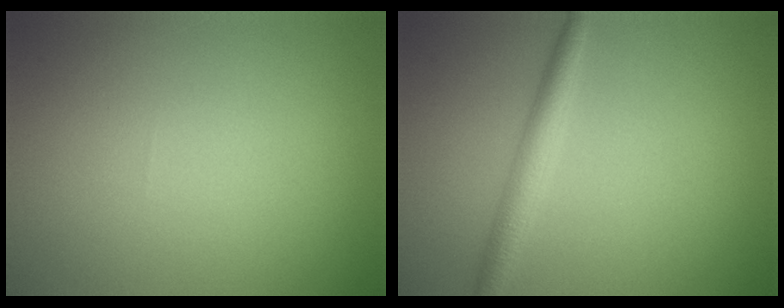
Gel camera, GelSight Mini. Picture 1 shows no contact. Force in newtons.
{"total": 2.7, "press": 2.7, "slide": 0.1}